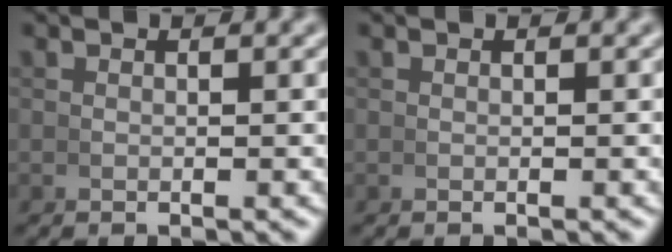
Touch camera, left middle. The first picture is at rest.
{"total": 0.0}